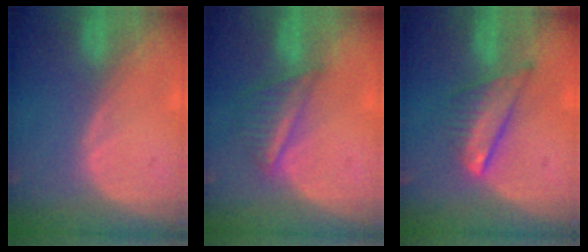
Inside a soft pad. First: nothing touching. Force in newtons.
{"total": 5.9, "press": 5.2, "slide": 2.8}
{"total": 7.5, "press": 6.4, "slide": 3.9}